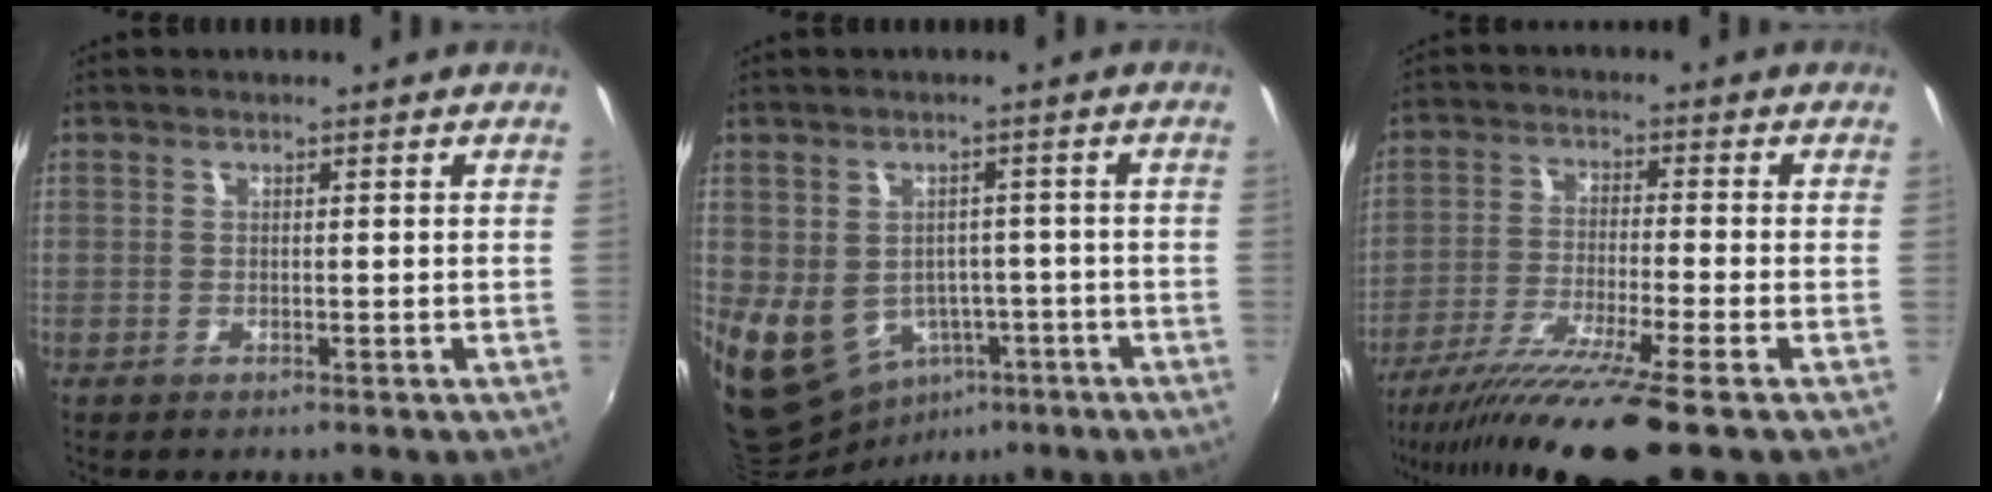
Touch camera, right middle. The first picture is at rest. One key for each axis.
{"total": 10.7, "fx": -3.6, "fy": 8.8, "fz": 5.0, "tx": -0.114, "ty": -0.004, "tz": -0.027}
{"total": 13.3, "fx": -10.3, "fy": -1.0, "fz": 8.3, "tx": -0.173, "ty": -0.043, "tz": -0.179}